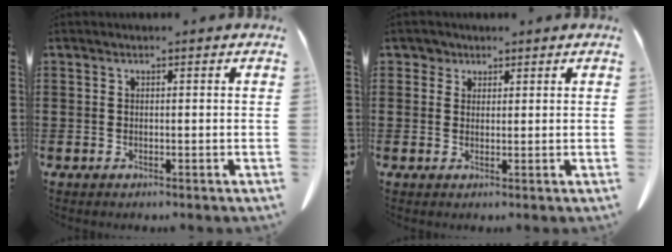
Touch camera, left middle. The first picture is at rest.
{"total": 2.0, "force": [1.3, 1.5, 0.3], "torque": [-0.015, 0.008, 0.024]}